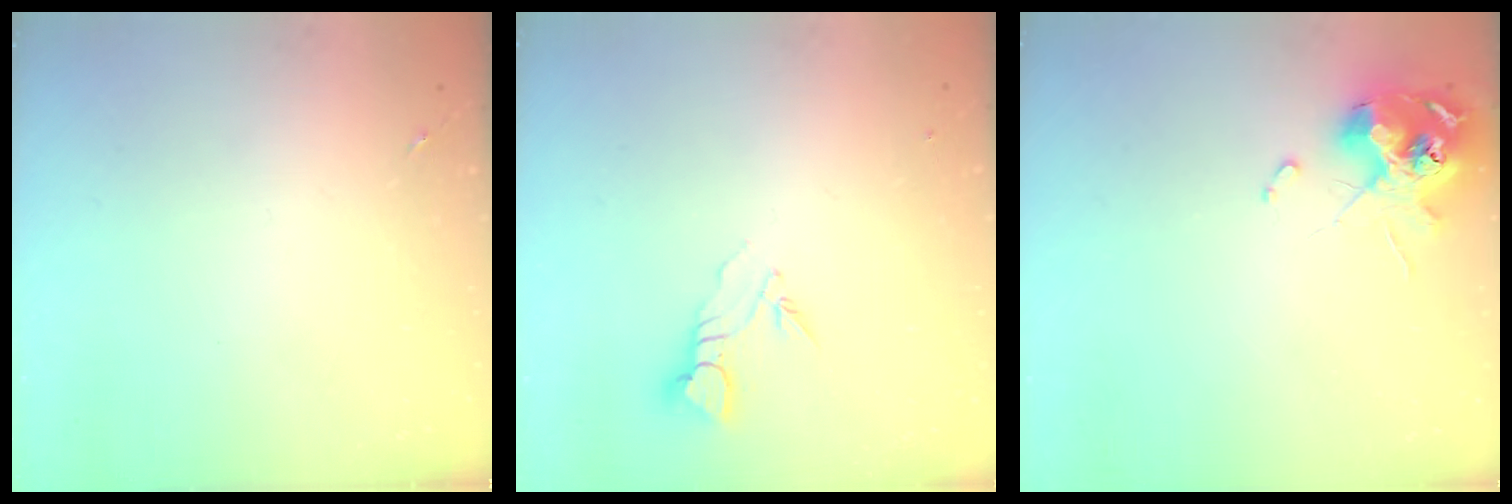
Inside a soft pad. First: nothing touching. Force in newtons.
{"total": 3.8, "press": 3.8, "slide": 0.2}
{"total": 12.0, "press": 11.8, "slide": 1.6}